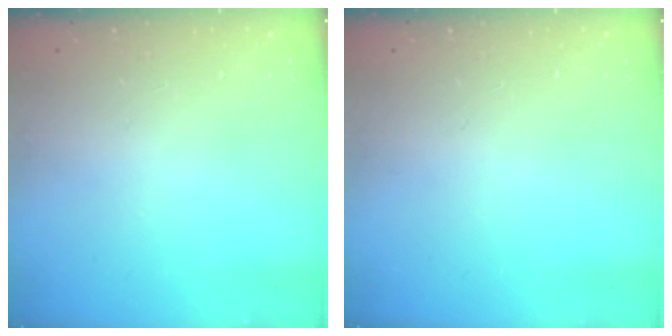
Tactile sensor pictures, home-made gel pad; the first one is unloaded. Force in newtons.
{"total": 0.0}